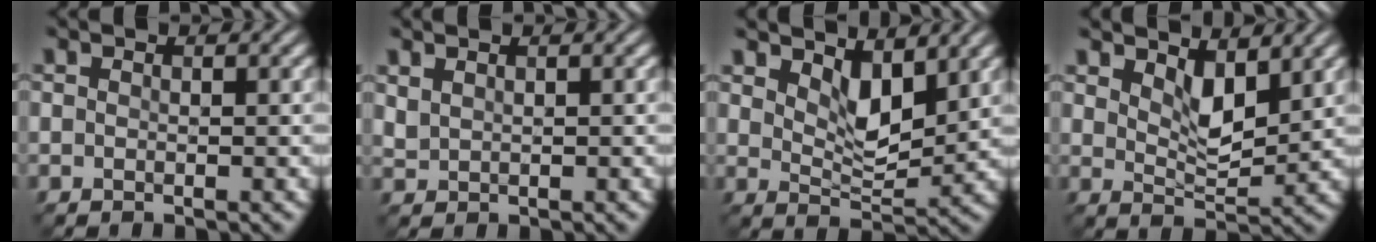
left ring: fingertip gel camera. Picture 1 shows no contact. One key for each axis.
{"total": 0.8, "fx": 0.7, "fy": 0.4, "fz": 0.1, "tx": -0.007, "ty": 0.002, "tz": 0.019}
{"total": 3.3, "fx": 2.2, "fy": 1.3, "fz": 2.1, "tx": -0.045, "ty": -0.009, "tz": 0.039}
{"total": 2.9, "fx": 2.0, "fy": 1.0, "fz": 1.9, "tx": -0.040, "ty": -0.008, "tz": 0.037}